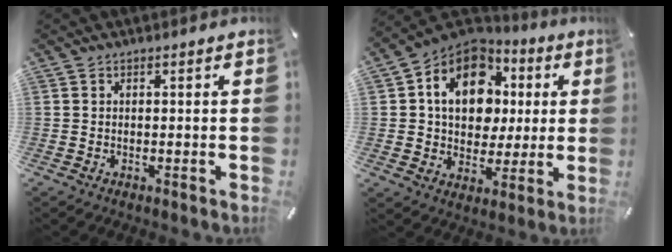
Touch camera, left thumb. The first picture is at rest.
{"total": 15.0, "force": [2.8, 11.8, 8.8], "torque": [-0.161, -0.002, 0.055]}